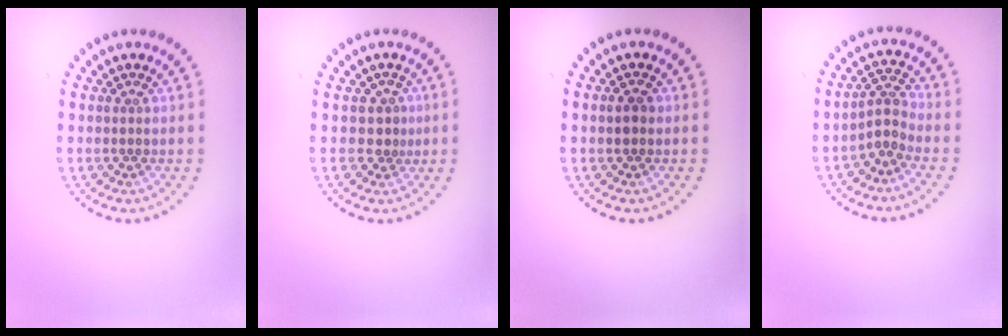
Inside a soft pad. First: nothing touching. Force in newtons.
{"total": 1.6, "press": 1.2, "slide": 1.1}
{"total": 1.1, "press": 1.1, "slide": 0.2}
{"total": 2.2, "press": 1.5, "slide": 1.5}